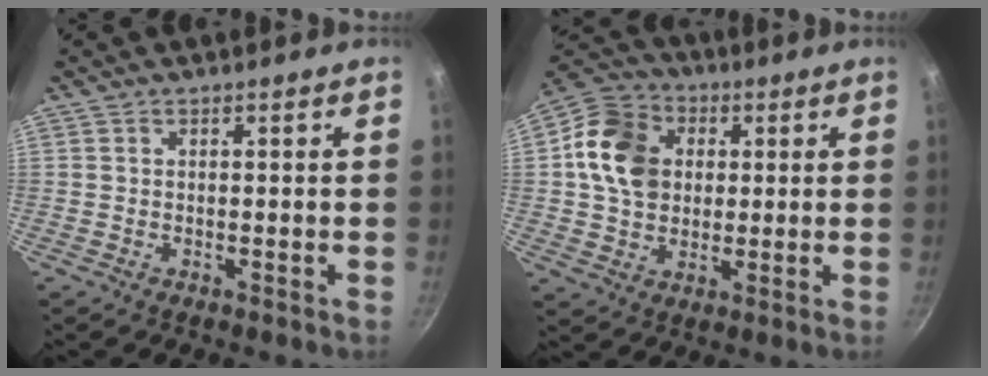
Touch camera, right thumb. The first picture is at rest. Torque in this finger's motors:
{"motor_torque": [0.02, 0.16, 1.13, 0.51, 0.07]}